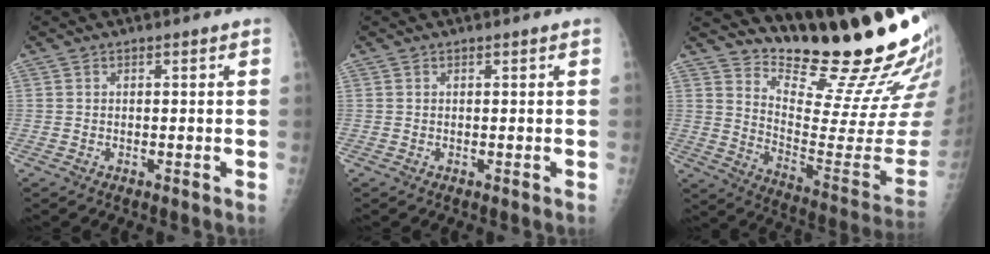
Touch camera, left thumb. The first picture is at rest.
{"total": 0.0}
{"total": 23.1, "force": [20.3, 3.3, 10.6], "torque": [-0.119, -0.182, 0.292]}